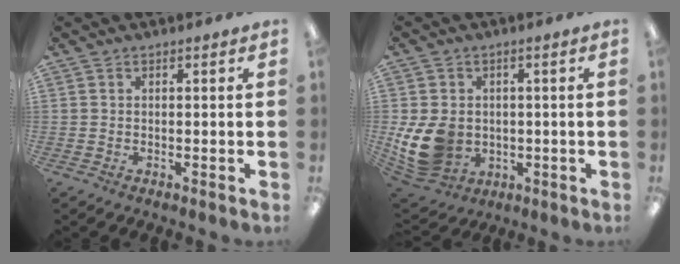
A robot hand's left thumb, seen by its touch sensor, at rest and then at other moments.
{"total": 11.8, "force": [-1.3, 9.6, 6.6], "torque": [-0.157, -0.001, -0.015]}